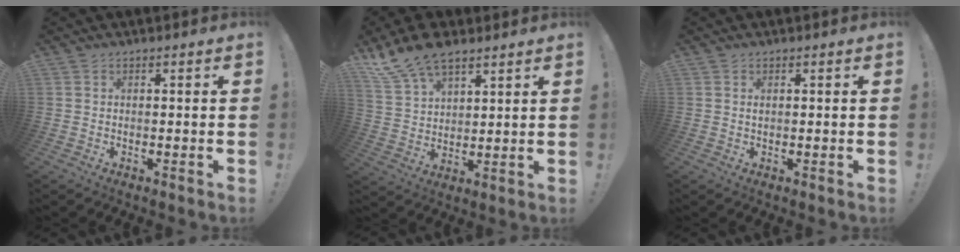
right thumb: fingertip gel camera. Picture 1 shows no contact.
{"total": 12.0, "force": [8.9, 5.7, 5.7], "torque": [-0.121, -0.041, 0.173]}
{"total": 0.5, "force": [0.3, 0.3, 0.4], "torque": [-0.011, 0.003, 0.005]}